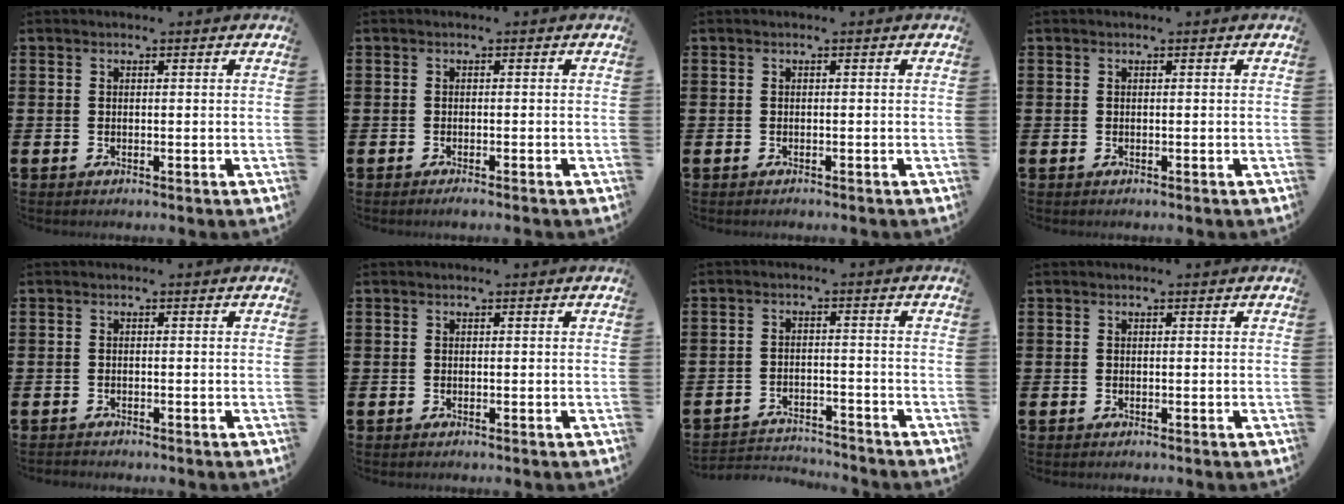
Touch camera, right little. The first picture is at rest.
{"total": 0.7, "force": [-0.5, 0.0, 0.5], "torque": [-0.008, -0.003, -0.010]}
{"total": 0.0}
{"total": 0.0}
{"total": 0.5, "force": [-0.5, 0.1, 0.0], "torque": [-0.001, -0.001, -0.011]}
{"total": 0.0}
{"total": 2.9, "force": [-2.8, 0.4, 0.0], "torque": [-0.007, 0.003, -0.062]}
{"total": 0.0}